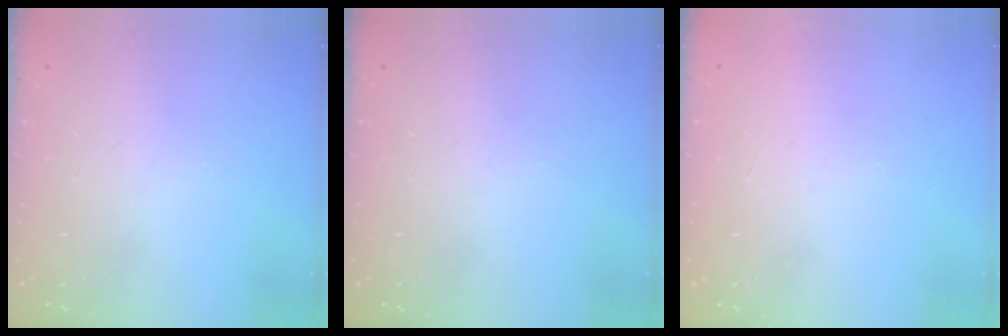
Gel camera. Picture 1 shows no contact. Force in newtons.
{"total": 0.0}
{"total": 1.6, "press": 1.6, "slide": 0.1}